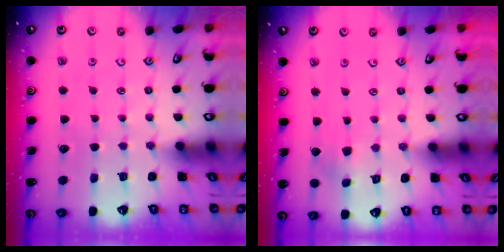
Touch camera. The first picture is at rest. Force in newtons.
{"total": 2.8, "press": 2.7, "slide": 0.5}